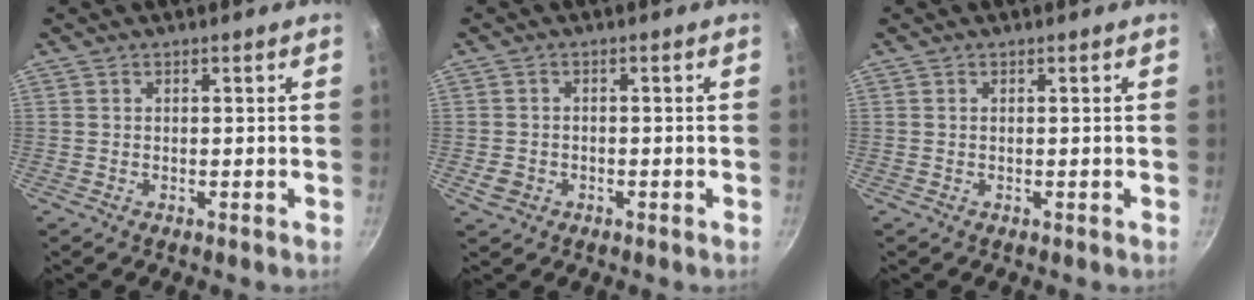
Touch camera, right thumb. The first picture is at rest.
{"total": 3.0, "force": [-1.1, 2.4, 1.4], "torque": [-0.025, 0.012, -0.015]}
{"total": 0.0}